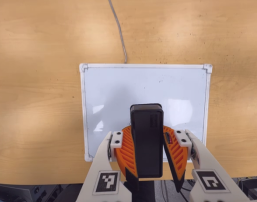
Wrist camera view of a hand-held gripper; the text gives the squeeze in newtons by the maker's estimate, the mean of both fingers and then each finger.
{"total": 11.5, "left": 11.0, "right": 12.0}